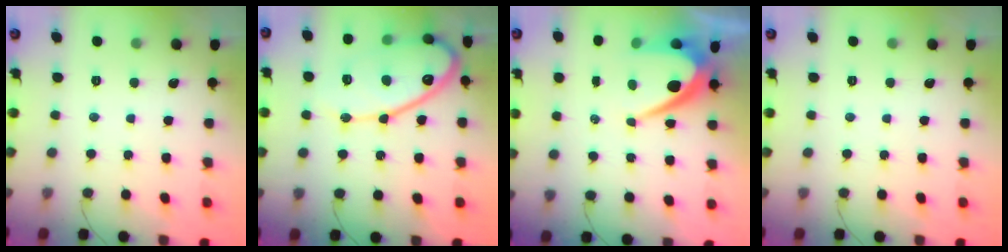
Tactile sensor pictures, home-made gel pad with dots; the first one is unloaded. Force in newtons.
{"total": 17.4, "press": 17.3, "slide": 1.2}
{"total": 9.3, "press": 9.3, "slide": 0.6}
{"total": 0.0}